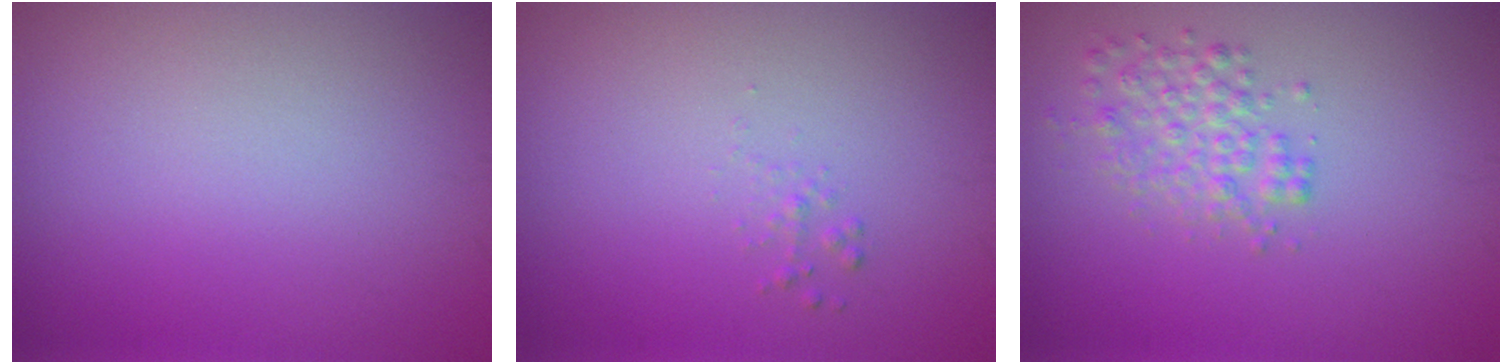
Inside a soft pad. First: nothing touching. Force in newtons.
{"total": 0.6, "press": 0.6, "slide": 0.0}
{"total": 2.6, "press": 2.6, "slide": 0.1}